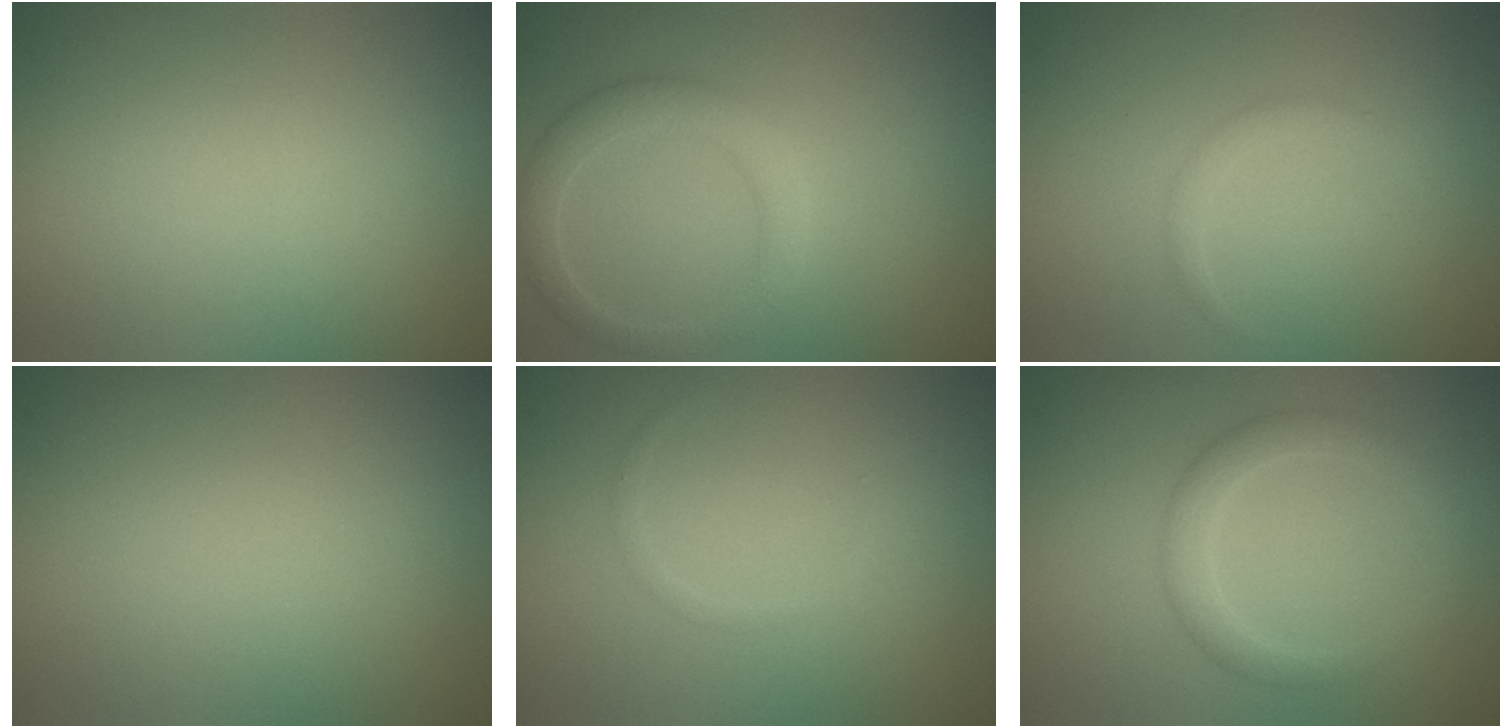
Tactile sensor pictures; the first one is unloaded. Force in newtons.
{"total": 2.8, "press": 2.8, "slide": 0.1}
{"total": 1.0, "press": 1.0, "slide": 0.1}
{"total": 0.0}
{"total": 0.6, "press": 0.6, "slide": 0.0}
{"total": 2.7, "press": 2.7, "slide": 0.1}